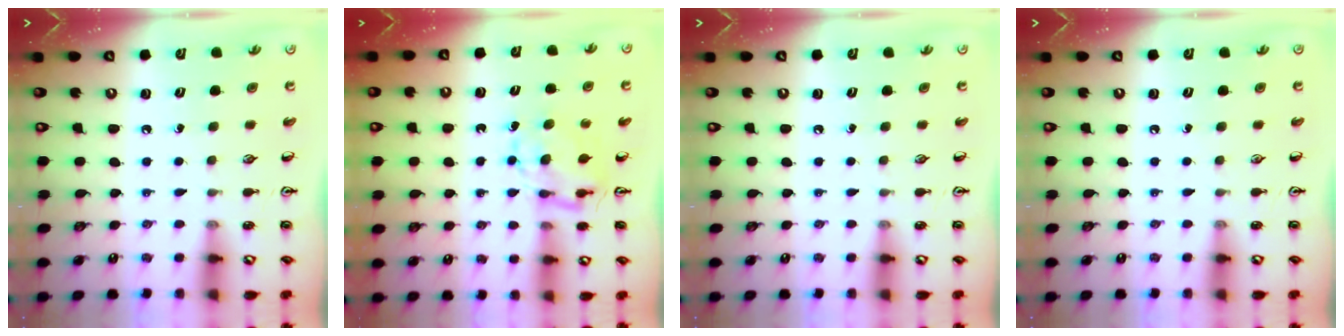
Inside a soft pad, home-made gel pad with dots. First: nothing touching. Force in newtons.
{"total": 6.3, "press": 6.3, "slide": 0.6}
{"total": 0.0}
{"total": 0.0}